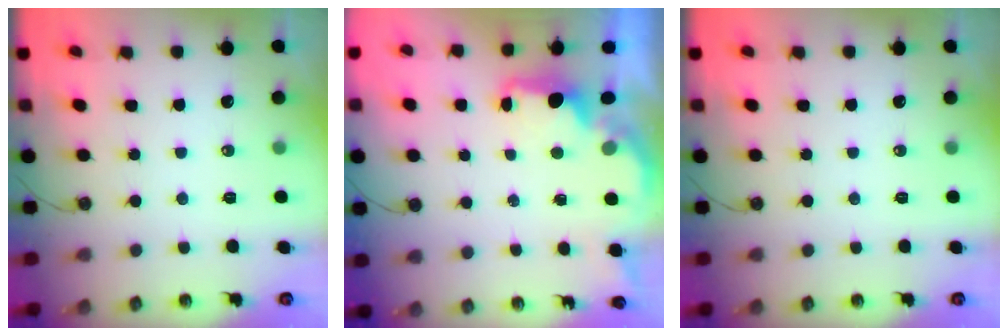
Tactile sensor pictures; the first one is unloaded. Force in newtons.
{"total": 1.6, "press": 1.5, "slide": 0.5}
{"total": 0.0}